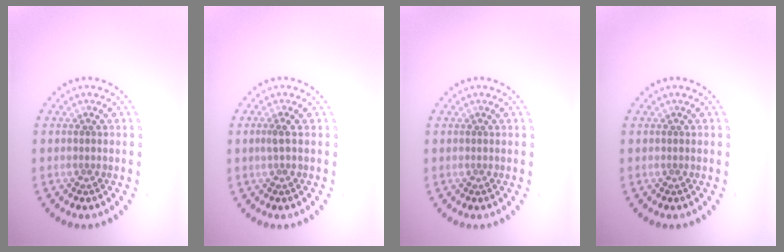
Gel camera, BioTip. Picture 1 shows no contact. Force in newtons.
{"total": 1.0, "press": 0.8, "slide": 0.6}
{"total": 0.0}
{"total": 0.0}